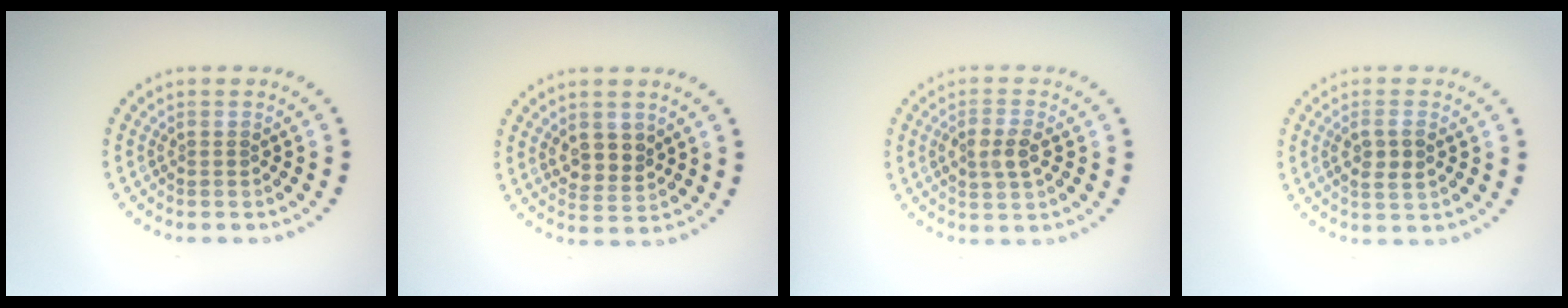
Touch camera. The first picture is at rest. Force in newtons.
{"total": 2.7, "press": 2.5, "slide": 1.1}
{"total": 2.5, "press": 2.4, "slide": 0.6}
{"total": 2.4, "press": 2.3, "slide": 0.5}